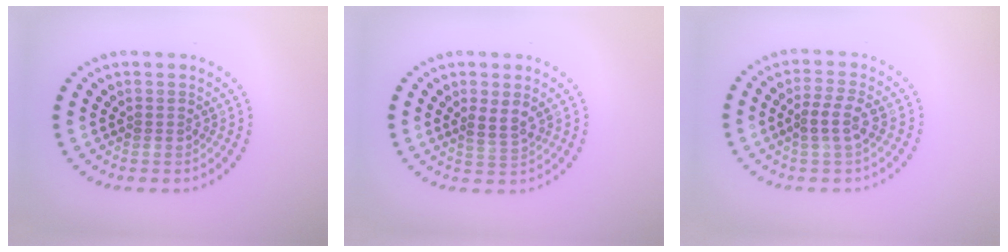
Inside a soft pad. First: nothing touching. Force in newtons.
{"total": 1.8, "press": 1.6, "slide": 0.9}
{"total": 2.3, "press": 2.1, "slide": 0.8}